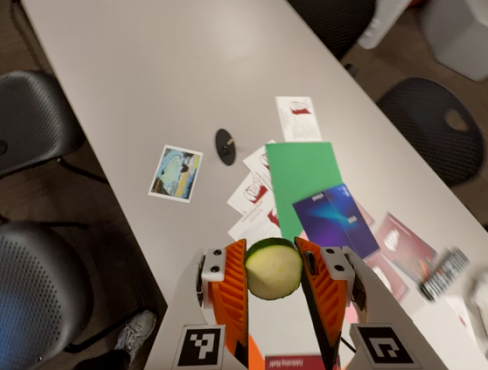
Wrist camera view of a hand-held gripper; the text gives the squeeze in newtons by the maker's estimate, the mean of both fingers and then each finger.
{"total": 14.0, "left": 14.3, "right": 13.7}